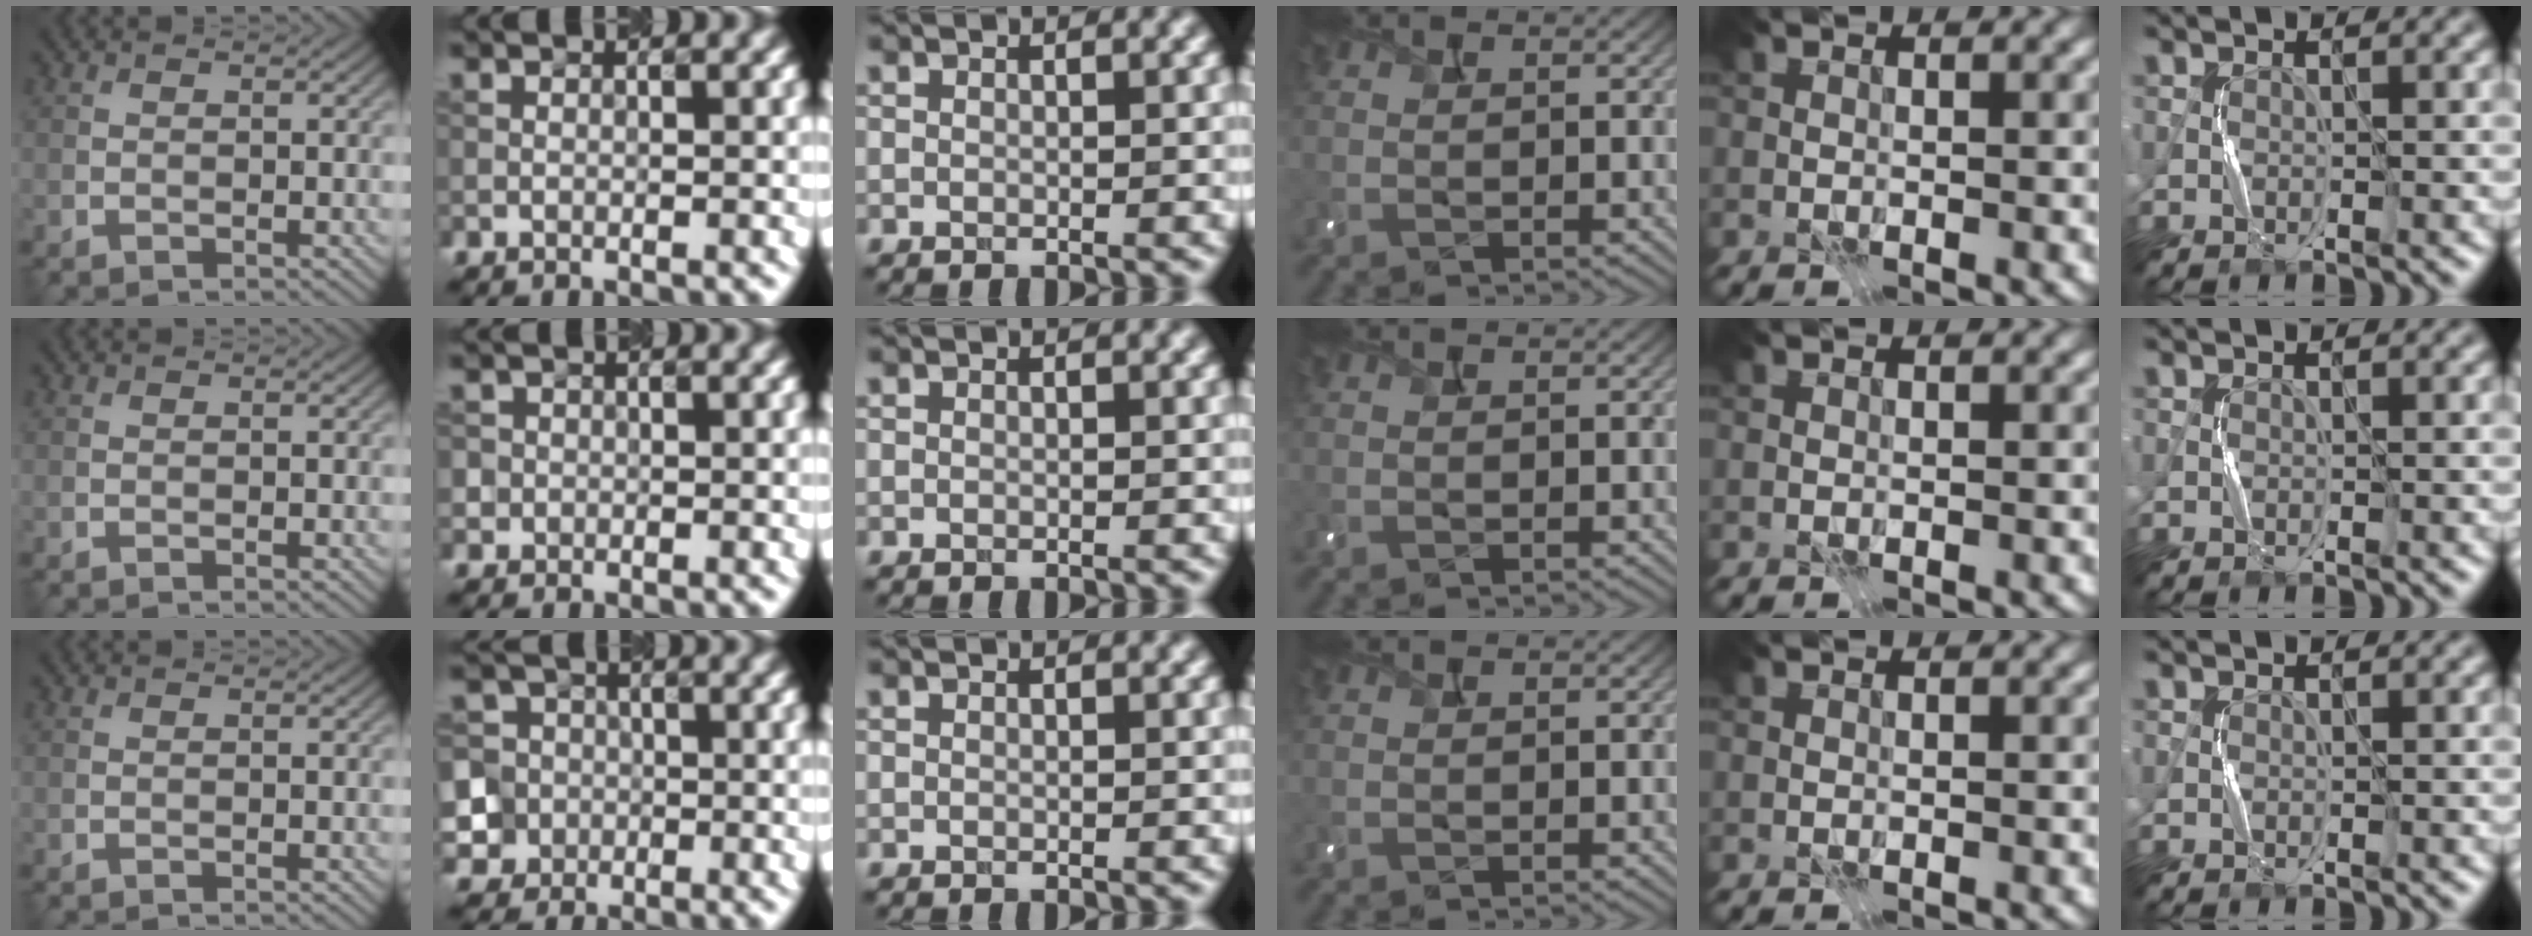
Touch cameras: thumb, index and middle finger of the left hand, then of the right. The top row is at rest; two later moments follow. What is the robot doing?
{"motion": "press", "object": "camera"}